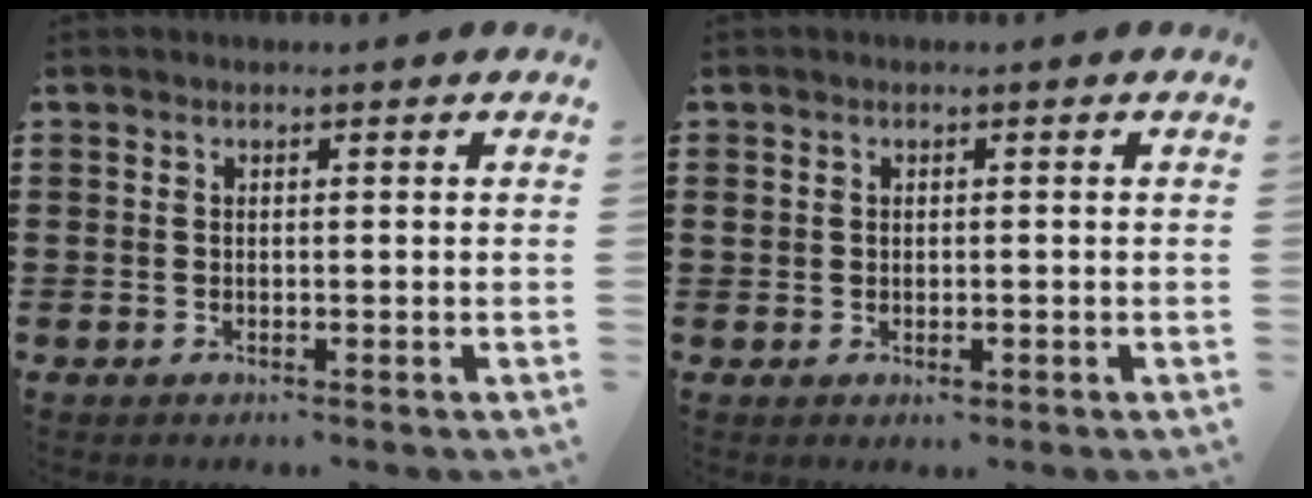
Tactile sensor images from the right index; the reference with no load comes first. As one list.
[{"total": 1.3, "force": [-0.6, 0.6, 1.0], "torque": [-0.019, -0.001, -0.011]}]